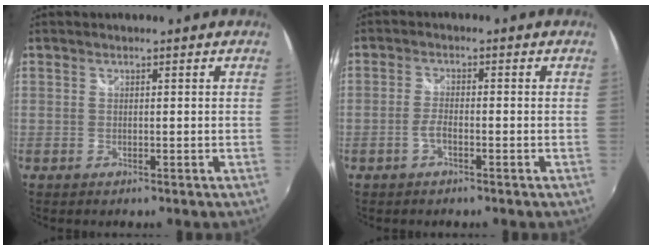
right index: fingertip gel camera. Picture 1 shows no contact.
{"total": 2.2, "force": [-1.4, 0.5, 1.6], "torque": [-0.042, 0.005, -0.032]}